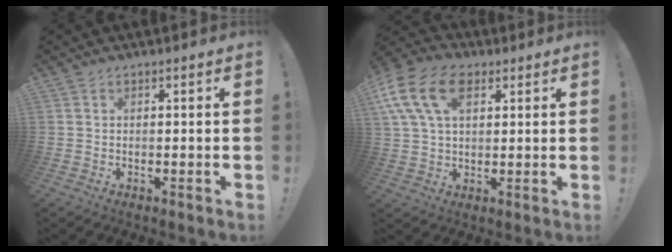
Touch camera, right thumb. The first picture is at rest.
{"total": 15.9, "force": [6.2, 10.0, 10.8], "torque": [-0.216, -0.009, 0.116]}